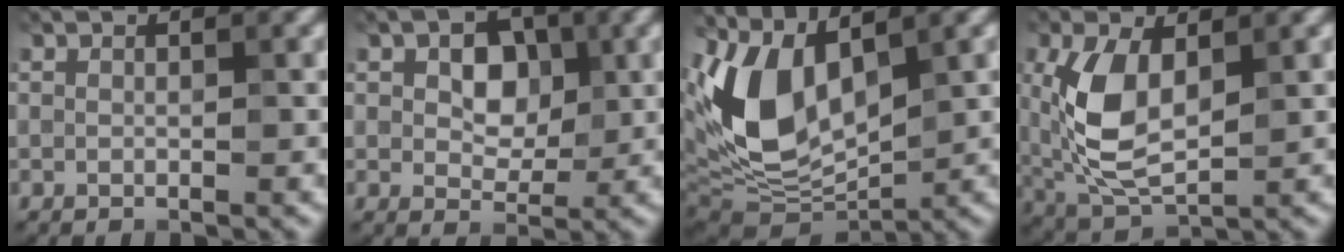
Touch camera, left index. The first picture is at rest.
{"total": 4.2, "force": [0.8, 3.0, 2.9], "torque": [-0.050, -0.002, 0.007]}
{"total": 8.9, "force": [2.2, 5.2, 6.9], "torque": [-0.148, -0.014, 0.043]}
{"total": 7.4, "force": [1.1, 3.9, 6.1], "torque": [-0.144, -0.002, 0.026]}